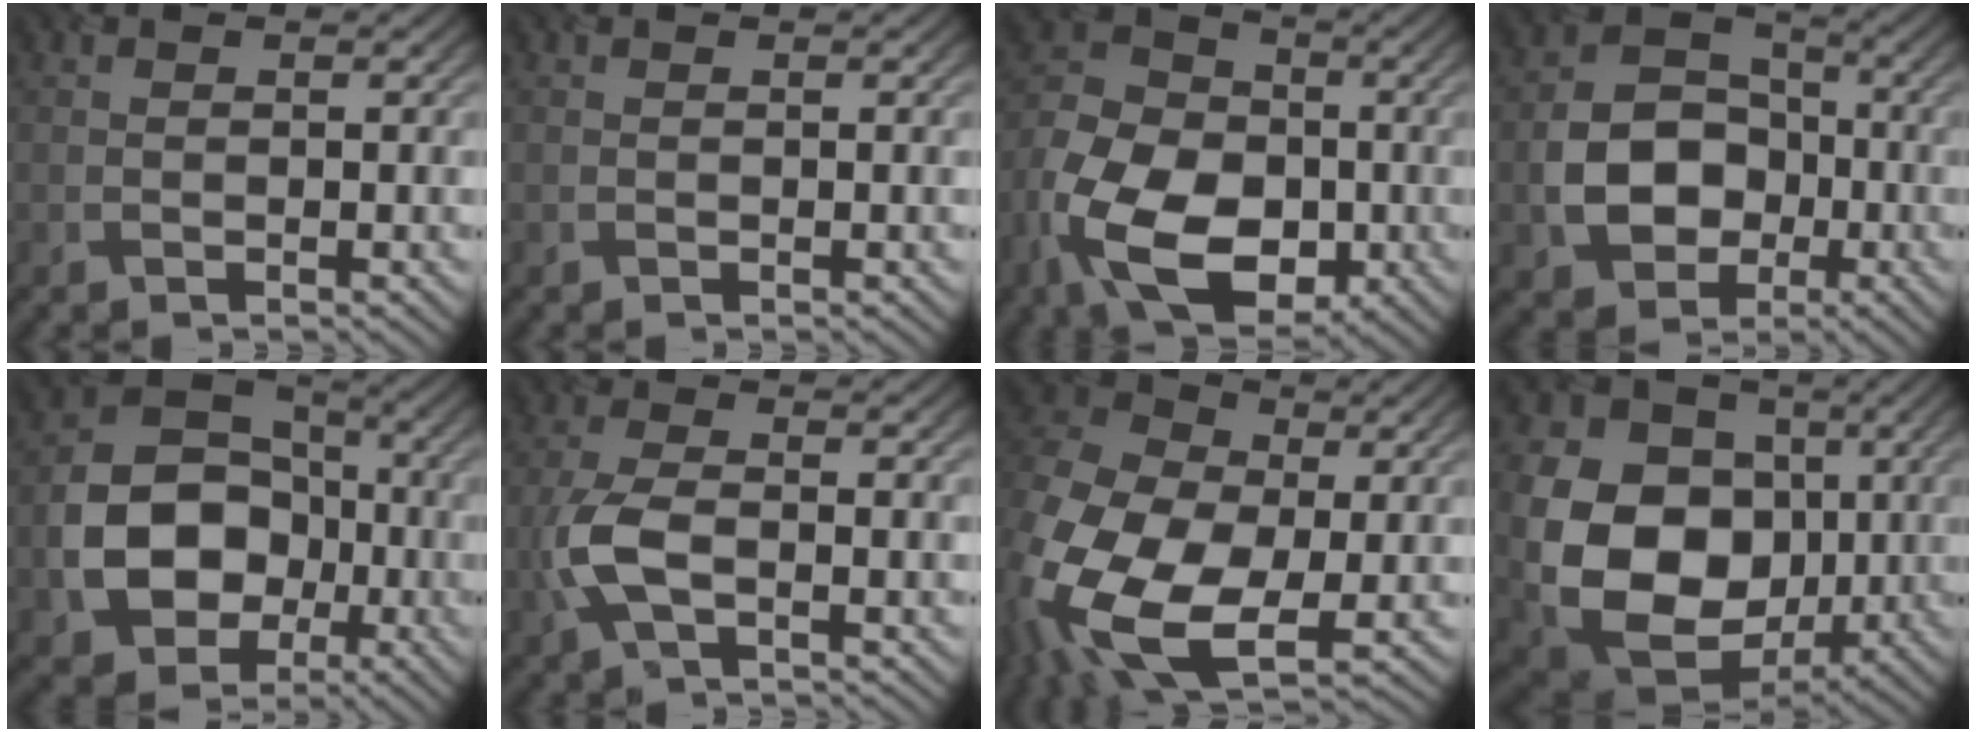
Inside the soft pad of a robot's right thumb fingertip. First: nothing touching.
{"total": 0.0}
{"total": 15.1, "force": [-5.7, 9.8, 10.0], "torque": [-0.229, -0.027, -0.121]}
{"total": 9.7, "force": [-2.3, 7.6, 5.5], "torque": [-0.111, -0.010, -0.053]}
{"total": 13.0, "force": [-3.2, 10.0, 7.6], "torque": [-0.150, -0.023, -0.063]}
{"total": 5.6, "force": [-1.6, 2.5, 4.7], "torque": [-0.122, -0.001, -0.039]}
{"total": 19.1, "force": [-4.7, 12.6, 13.7], "torque": [-0.345, -0.044, -0.070]}
{"total": 18.0, "force": [-1.2, 14.2, 11.0], "torque": [-0.243, -0.030, 0.000]}